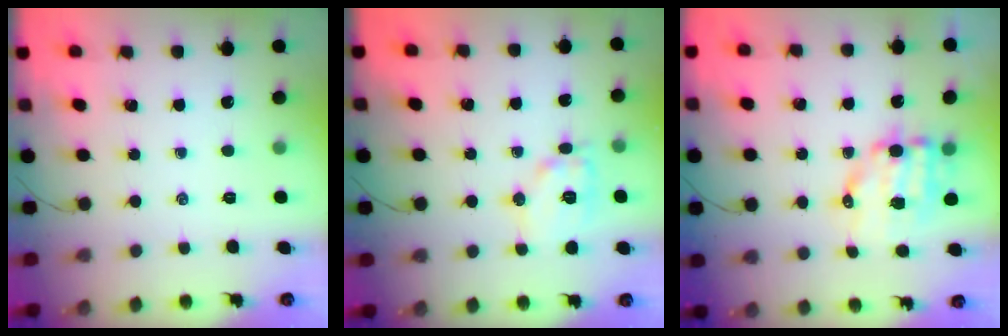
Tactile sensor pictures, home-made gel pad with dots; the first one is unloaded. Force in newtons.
{"total": 11.2, "press": 11.2, "slide": 0.4}
{"total": 9.3, "press": 9.1, "slide": 2.1}